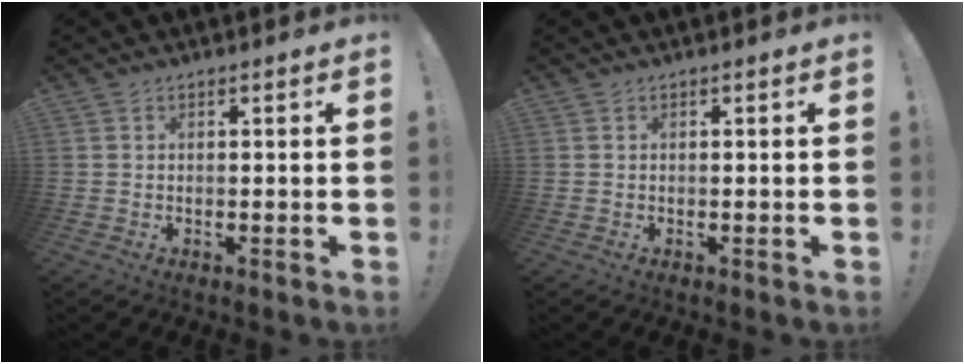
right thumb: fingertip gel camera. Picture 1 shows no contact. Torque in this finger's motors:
{"motor_torque": [0.00, 0.00, 0.00, 0.00, 0.00]}